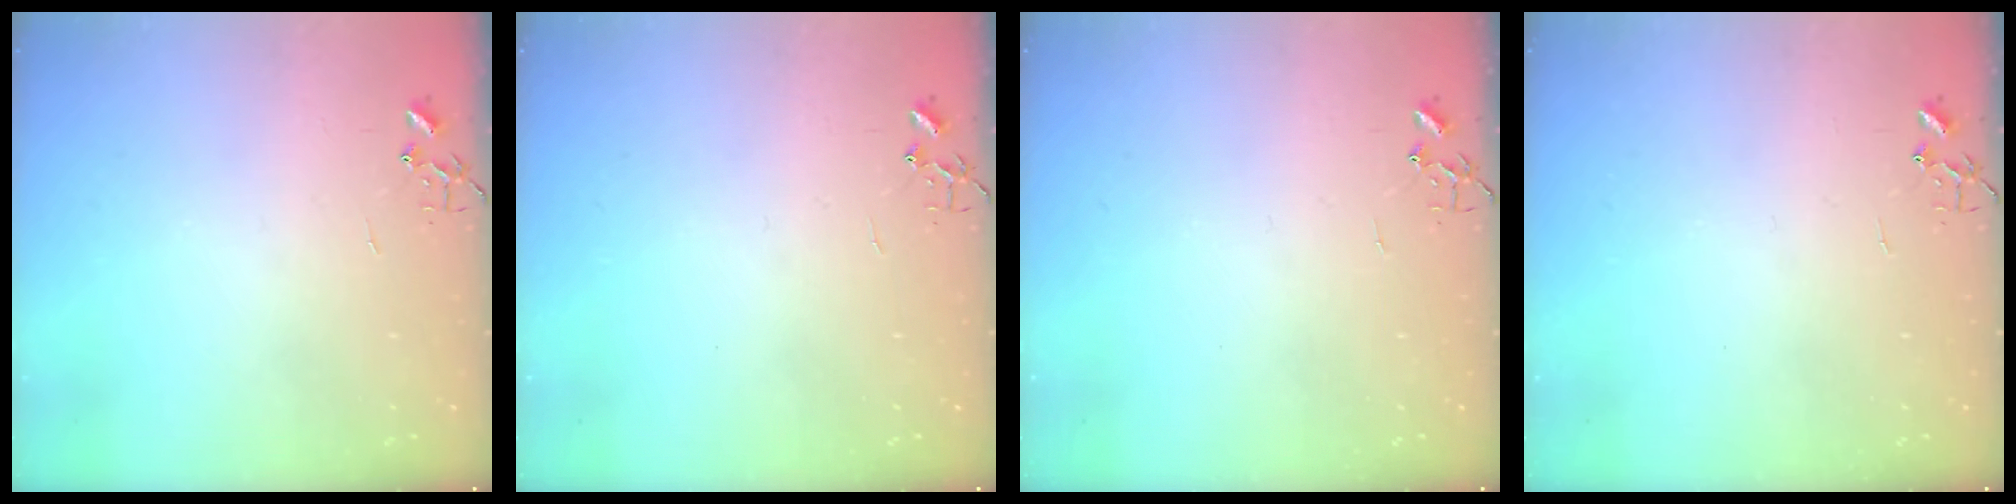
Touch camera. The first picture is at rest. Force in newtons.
{"total": 0.0}
{"total": 0.0}
{"total": 0.0}